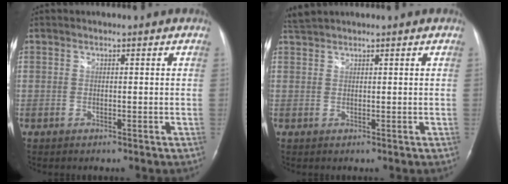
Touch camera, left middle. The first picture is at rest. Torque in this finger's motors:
{"motor_torque": [0.06, -0.02, -0.10, -0.01]}